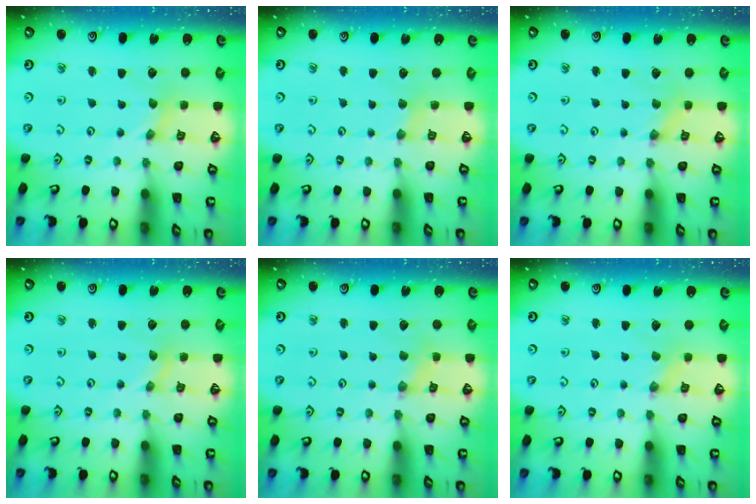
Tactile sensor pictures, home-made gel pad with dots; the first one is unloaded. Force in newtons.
{"total": 2.6, "press": 2.6, "slide": 0.5}
{"total": 0.6, "press": 0.6, "slide": 0.1}
{"total": 0.0}
{"total": 2.4, "press": 2.3, "slide": 0.3}
{"total": 0.0}